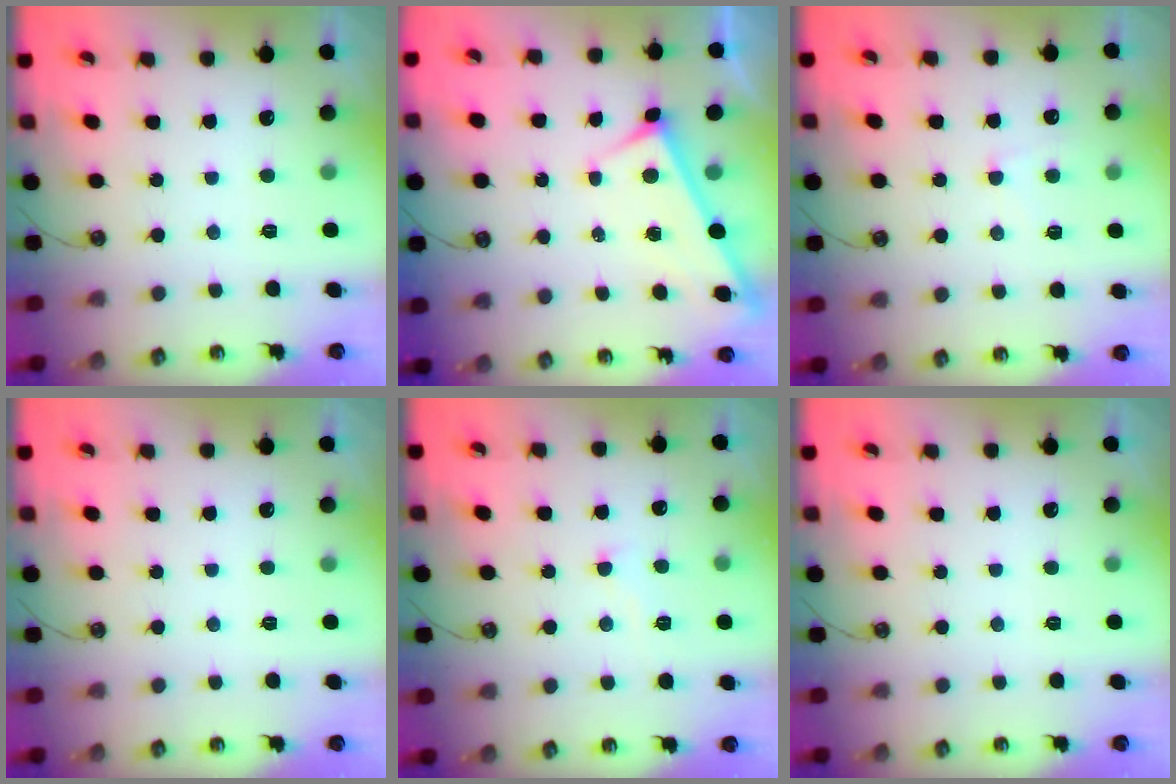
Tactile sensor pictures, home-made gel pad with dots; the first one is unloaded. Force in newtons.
{"total": 3.0, "press": 3.0, "slide": 0.2}
{"total": 2.6, "press": 2.5, "slide": 0.4}
{"total": 0.0}
{"total": 2.6, "press": 2.6, "slide": 0.6}
{"total": 0.0}